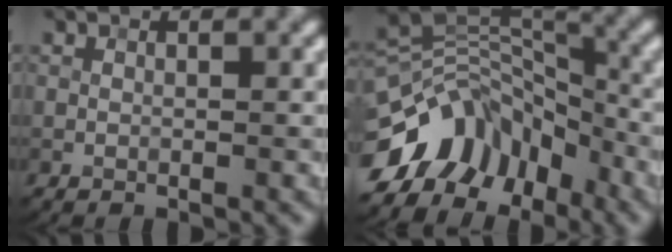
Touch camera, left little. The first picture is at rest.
{"total": 11.5, "force": [-6.2, 7.5, 6.1], "torque": [-0.116, 0.006, -0.113]}